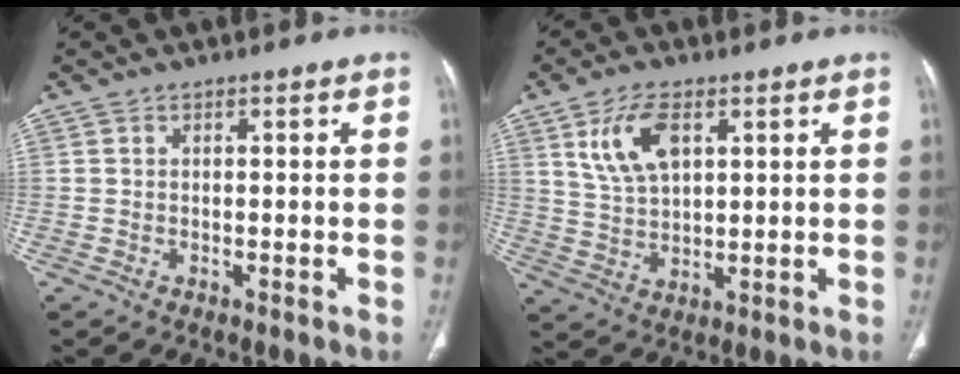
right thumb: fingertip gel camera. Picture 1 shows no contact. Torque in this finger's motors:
{"motor_torque": [-0.50, 0.65, 0.16, -0.05, 0.07]}